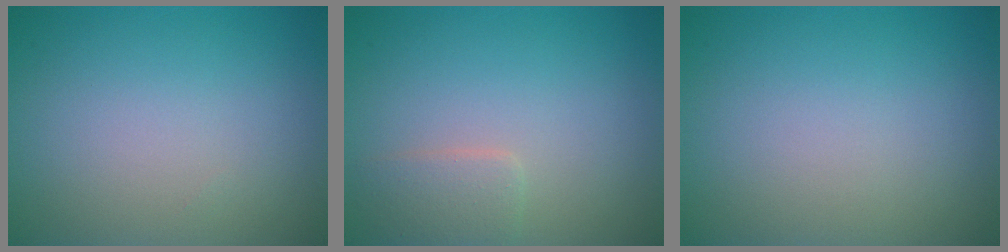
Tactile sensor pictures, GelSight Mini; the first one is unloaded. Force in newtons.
{"total": 2.0, "press": 2.0, "slide": 0.0}
{"total": 0.0}